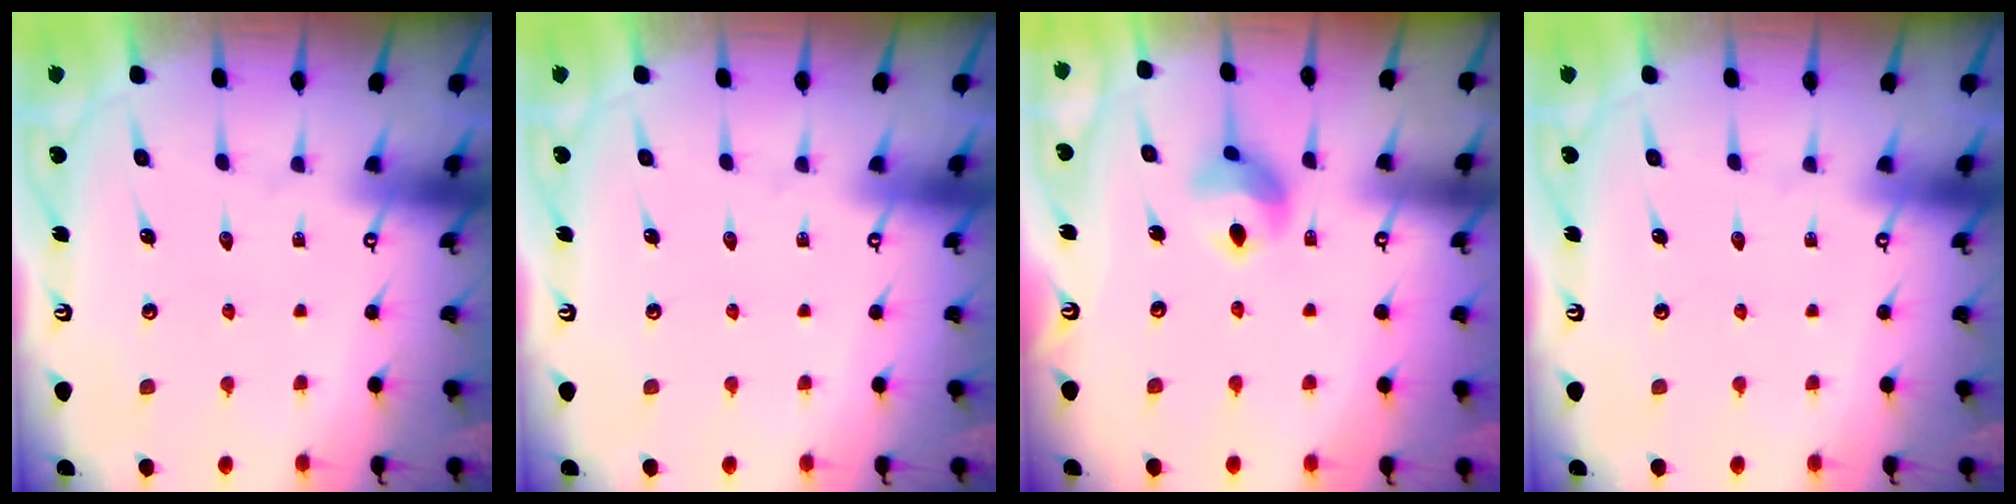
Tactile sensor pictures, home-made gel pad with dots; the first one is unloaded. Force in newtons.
{"total": 0.0}
{"total": 10.0, "press": 9.9, "slide": 1.4}
{"total": 0.0}